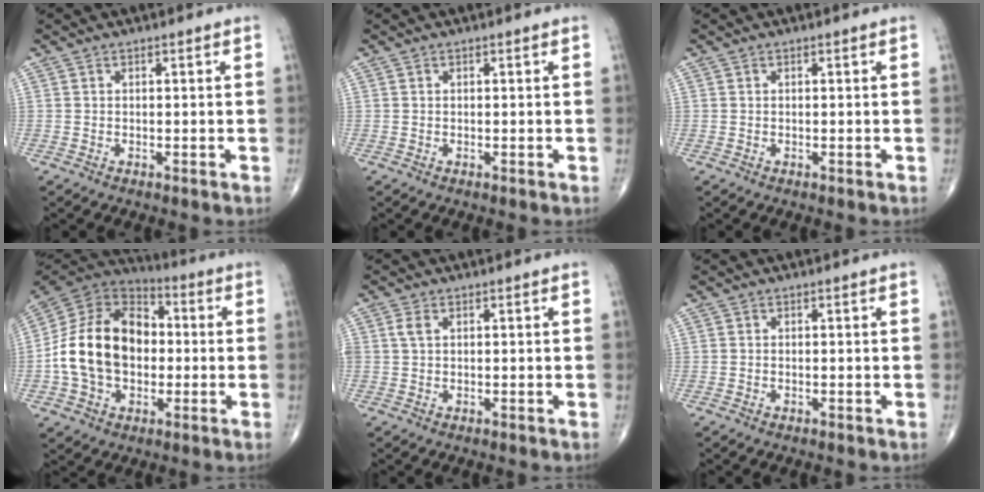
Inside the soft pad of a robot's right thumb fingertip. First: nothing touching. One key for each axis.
{"total": 0.0}
{"total": 0.0}
{"total": 19.5, "fx": -1.0, "fy": 13.9, "fz": 13.6, "tx": -0.219, "ty": 0.032, "tz": -0.020}
{"total": 1.9, "fx": 0.7, "fy": 1.0, "fz": 1.5, "tx": -0.035, "ty": 0.007, "tz": 0.017}
{"total": 0.0}